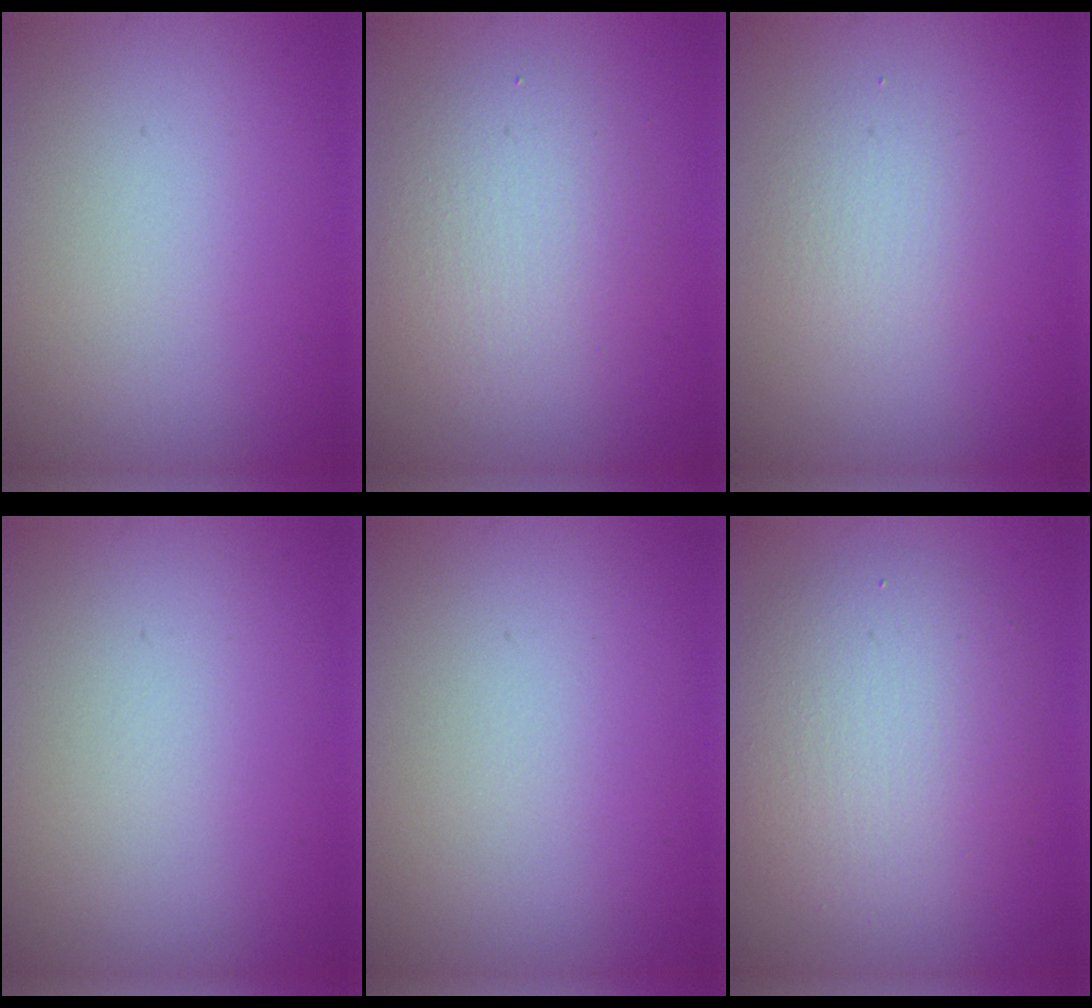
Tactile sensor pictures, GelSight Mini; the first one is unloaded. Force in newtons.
{"total": 3.7, "press": 3.7, "slide": 0.3}
{"total": 1.7, "press": 1.7, "slide": 0.0}
{"total": 0.0}
{"total": 0.0}
{"total": 5.9, "press": 5.9, "slide": 0.2}